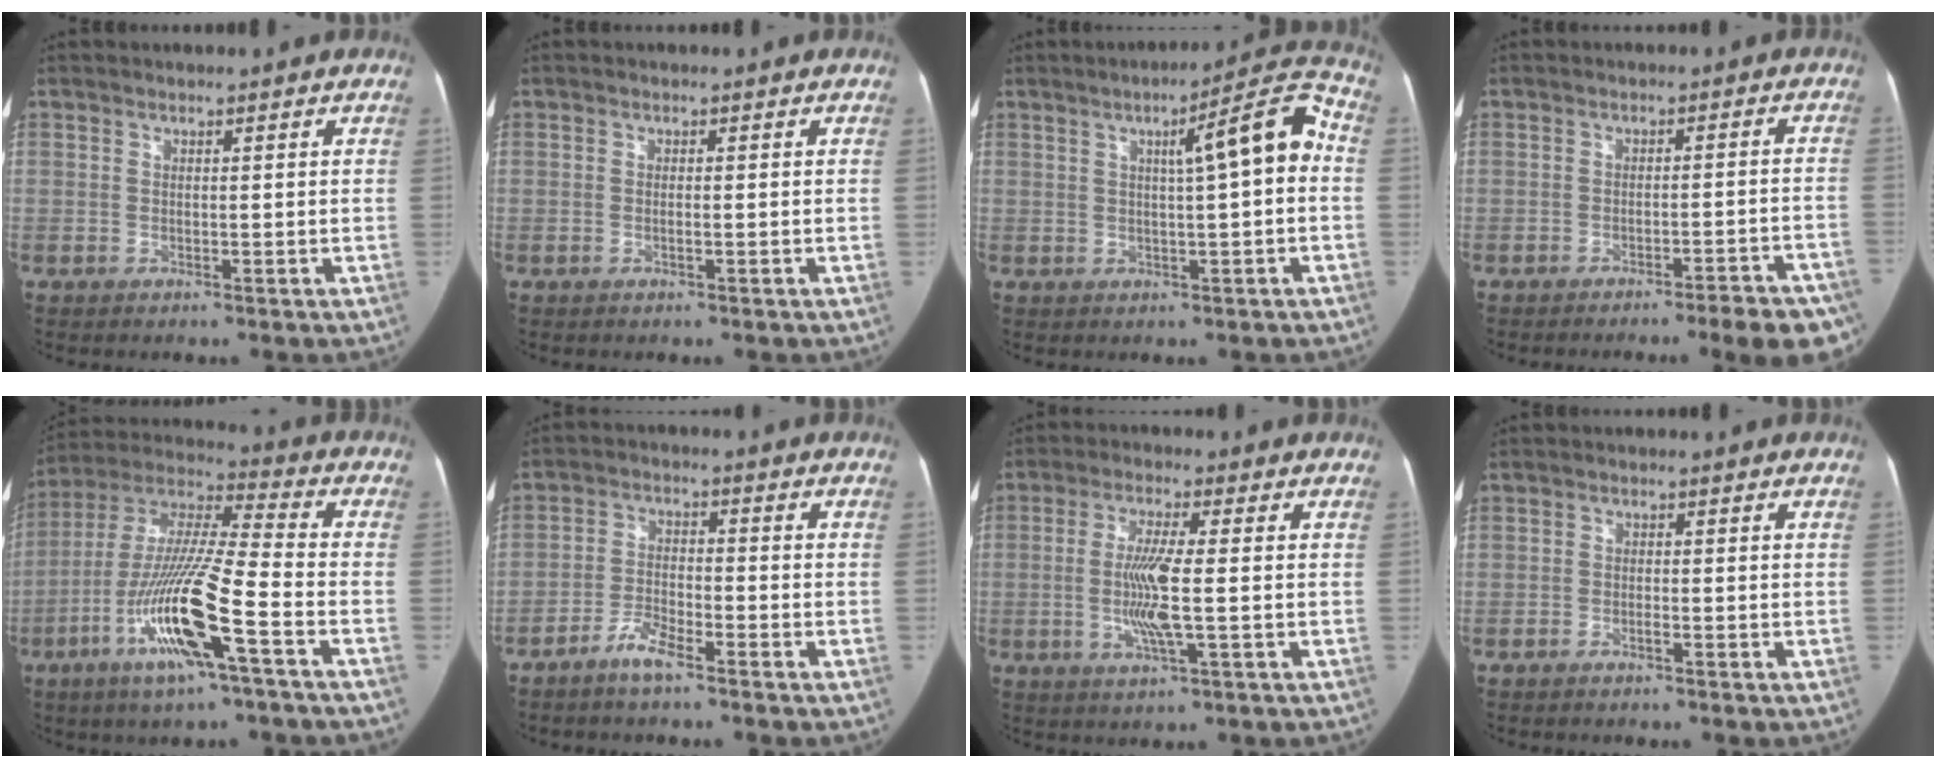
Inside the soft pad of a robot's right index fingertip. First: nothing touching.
{"total": 0.9, "force": [-0.3, 0.3, 0.8], "torque": [-0.017, 0.002, -0.005]}
{"total": 9.6, "force": [1.2, 1.0, 9.5], "torque": [-0.129, 0.032, 0.013]}
{"total": 9.4, "force": [-7.0, 1.5, 6.1], "torque": [-0.052, 0.022, -0.093]}
{"total": 17.7, "force": [-7.1, 0.9, 16.2], "torque": [-0.335, -0.011, -0.135]}
{"total": 4.9, "force": [-3.7, 1.4, 2.8], "torque": [-0.064, 0.003, -0.074]}
{"total": 7.6, "force": [-1.0, 0.6, 7.5], "torque": [-0.152, -0.005, -0.020]}
{"total": 1.0, "force": [-0.7, 0.4, 0.6], "torque": [-0.010, 0.002, -0.013]}